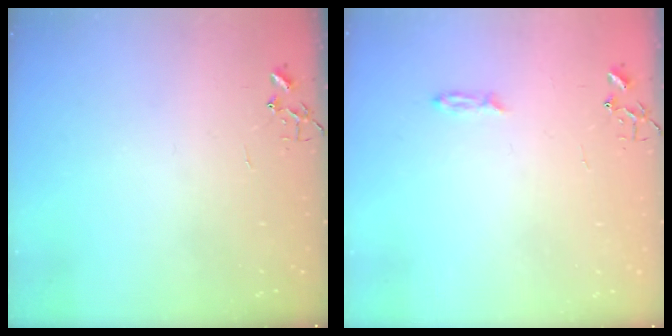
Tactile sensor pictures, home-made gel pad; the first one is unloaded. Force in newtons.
{"total": 3.2, "press": 3.1, "slide": 0.3}